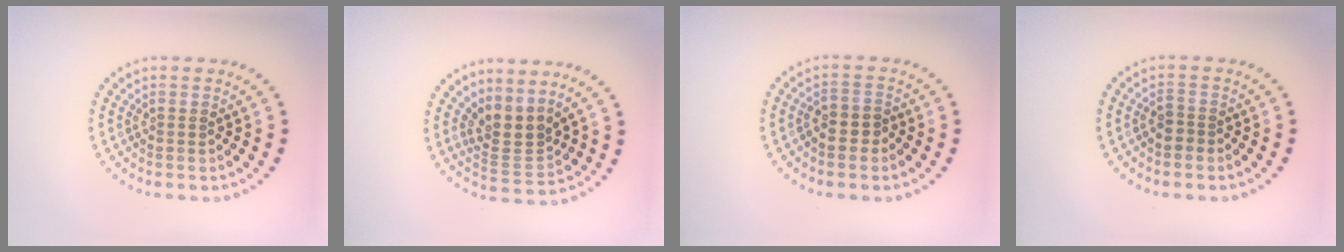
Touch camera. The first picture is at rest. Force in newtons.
{"total": 3.1, "press": 2.2, "slide": 2.1}
{"total": 2.1, "press": 2.0, "slide": 0.9}
{"total": 1.2, "press": 1.0, "slide": 0.6}